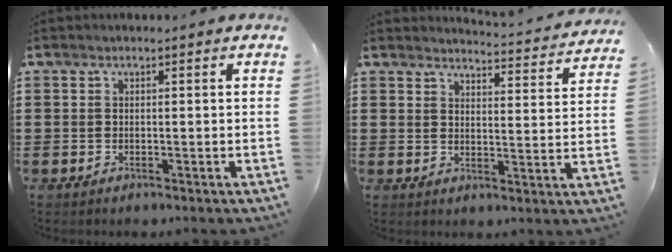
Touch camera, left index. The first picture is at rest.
{"total": 3.5, "force": [3.5, -0.2, 0.5], "torque": [-0.018, -0.031, 0.057]}